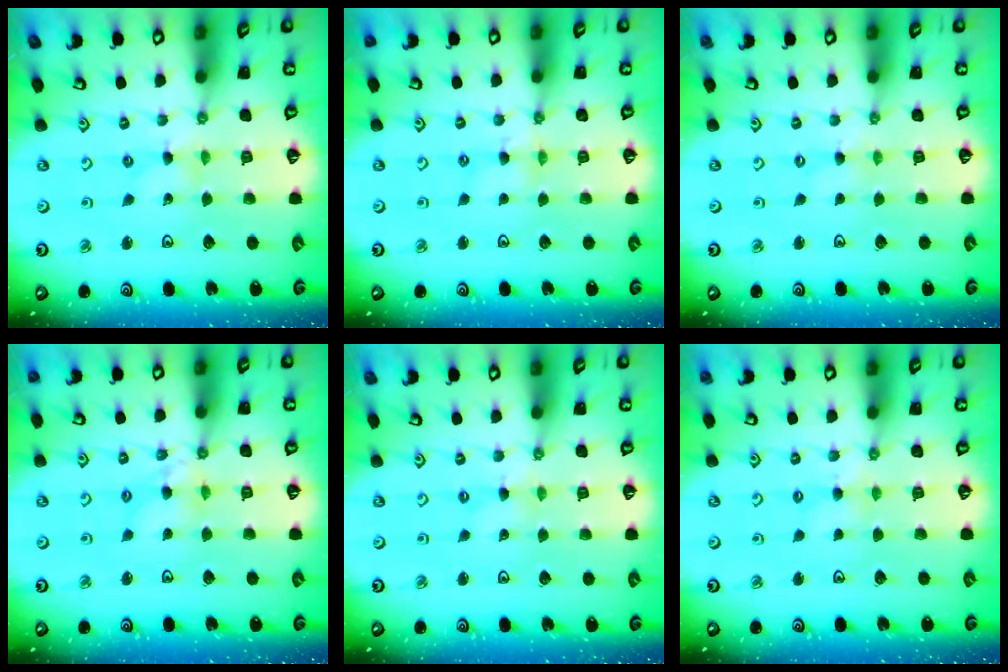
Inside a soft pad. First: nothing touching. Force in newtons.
{"total": 1.7, "press": 1.7, "slide": 0.2}
{"total": 0.0}
{"total": 5.7, "press": 5.7, "slide": 0.3}
{"total": 0.0}
{"total": 2.4, "press": 2.4, "slide": 0.4}